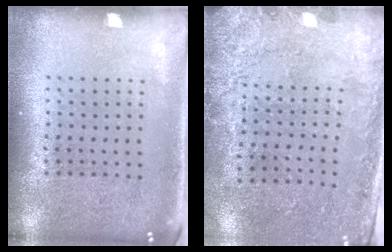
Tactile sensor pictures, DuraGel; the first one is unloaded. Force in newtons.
{"total": 2.6, "press": 2.1, "slide": 1.5}